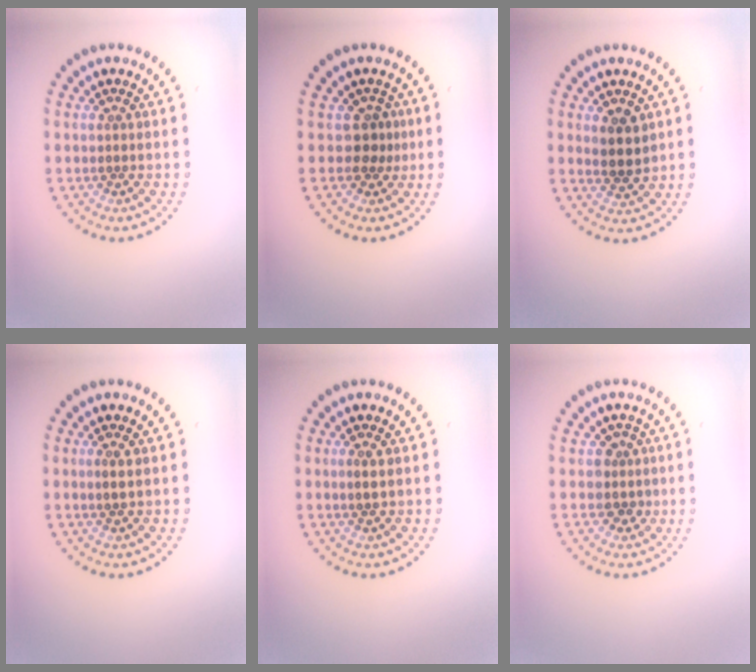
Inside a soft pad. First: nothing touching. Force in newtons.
{"total": 1.8, "press": 1.3, "slide": 1.2}
{"total": 2.5, "press": 2.2, "slide": 1.0}
{"total": 1.0, "press": 0.9, "slide": 0.3}
{"total": 1.0, "press": 0.9, "slide": 0.3}
{"total": 1.7, "press": 1.3, "slide": 1.0}